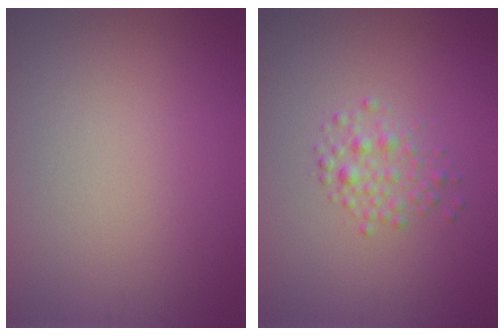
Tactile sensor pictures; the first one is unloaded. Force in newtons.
{"total": 2.0, "press": 2.0, "slide": 0.0}